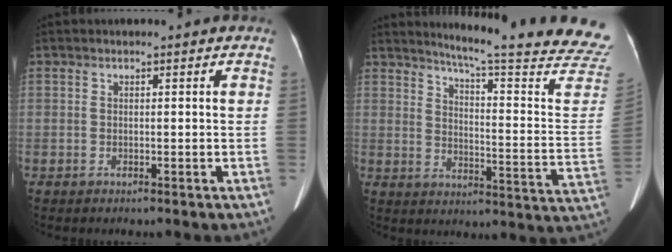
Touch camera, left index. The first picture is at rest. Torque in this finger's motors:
{"motor_torque": [-0.20, -1.08, 0.01, 0.06]}